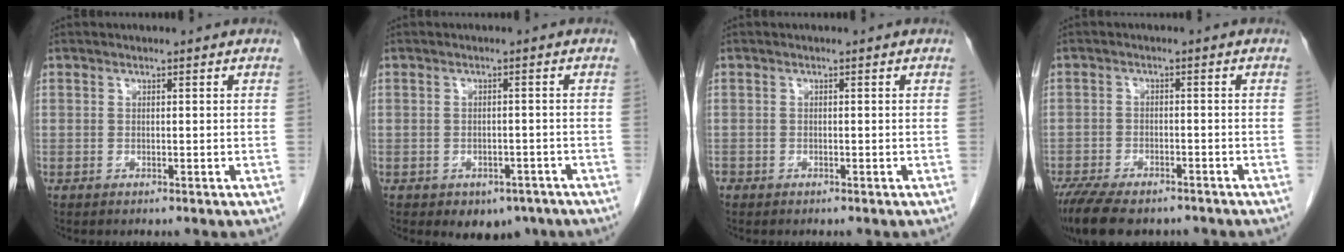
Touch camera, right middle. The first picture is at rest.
{"total": 4.9, "force": [-3.4, 3.0, 1.9], "torque": [-0.012, 0.006, -0.037]}
{"total": 0.8, "force": [-0.6, 0.5, 0.1], "torque": [-0.006, 0.001, -0.011]}
{"total": 12.7, "force": [-9.9, 4.8, 6.4], "torque": [-0.127, -0.009, -0.149]}